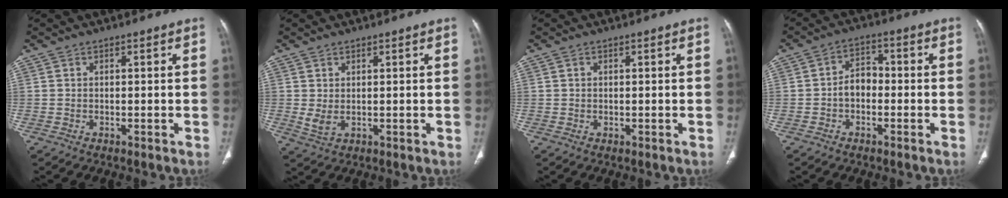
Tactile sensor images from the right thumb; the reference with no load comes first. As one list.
[{"total": 2.6, "force": [0.4, 1.4, 2.2], "torque": [-0.043, -0.006, 0.018]}, {"total": 0.6, "force": [0.2, 0.5, 0.3], "torque": [-0.002, -0.001, 0.004]}, {"total": 5.0, "force": [-1.1, 3.6, 3.2], "torque": [-0.038, 0.024, -0.029]}]